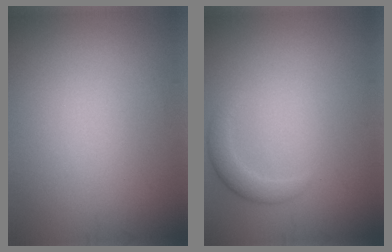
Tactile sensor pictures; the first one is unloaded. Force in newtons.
{"total": 1.8, "press": 1.8, "slide": 0.0}